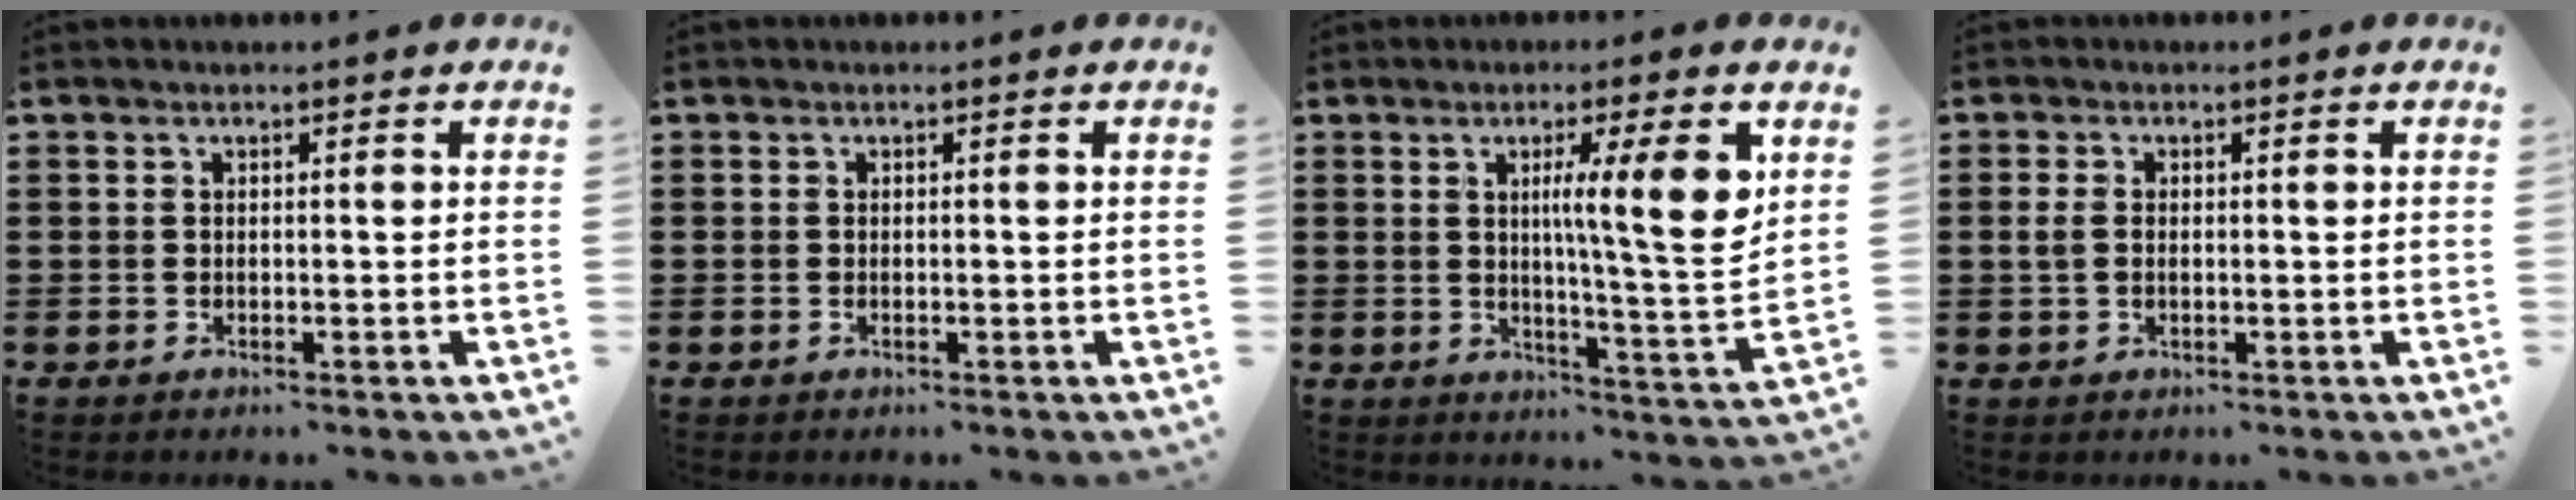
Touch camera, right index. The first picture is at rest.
{"total": 0.0}
{"total": 11.1, "force": [3.7, 0.7, 10.5], "torque": [-0.163, -0.015, 0.047]}
{"total": 1.9, "force": [0.0, 1.1, 1.6], "torque": [-0.049, -0.003, -0.005]}